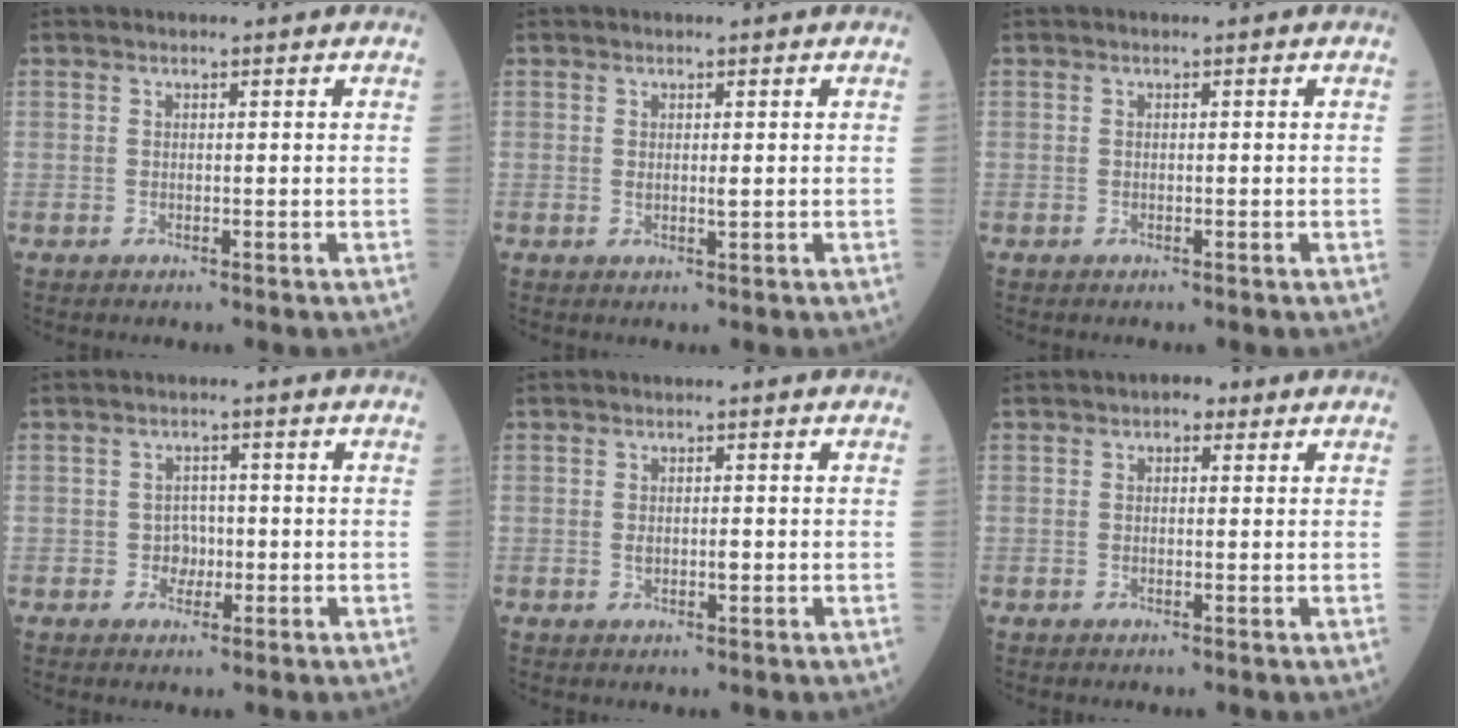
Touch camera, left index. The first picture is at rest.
{"total": 0.8, "force": [0.1, 0.2, 0.8], "torque": [-0.015, -0.006, -0.001]}
{"total": 0.0}
{"total": 2.3, "force": [-0.8, 1.9, 1.0], "torque": [-0.008, 0.003, -0.014]}
{"total": 1.5, "force": [-0.3, 0.7, 1.3], "torque": [-0.022, -0.003, -0.005]}
{"total": 1.8, "force": [0.8, 1.2, 1.0], "torque": [-0.010, 0.006, 0.004]}